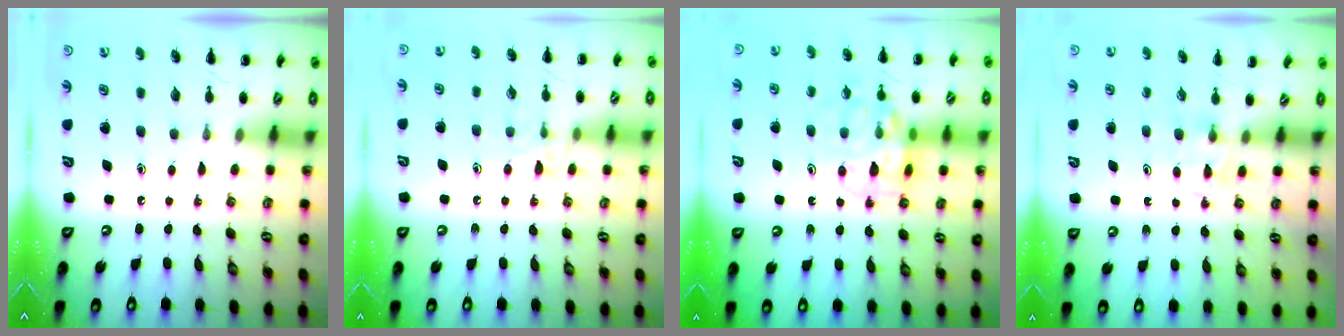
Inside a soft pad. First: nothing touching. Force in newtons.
{"total": 7.0, "press": 6.9, "slide": 1.4}
{"total": 13.2, "press": 13.0, "slide": 2.6}
{"total": 2.3, "press": 2.0, "slide": 1.0}